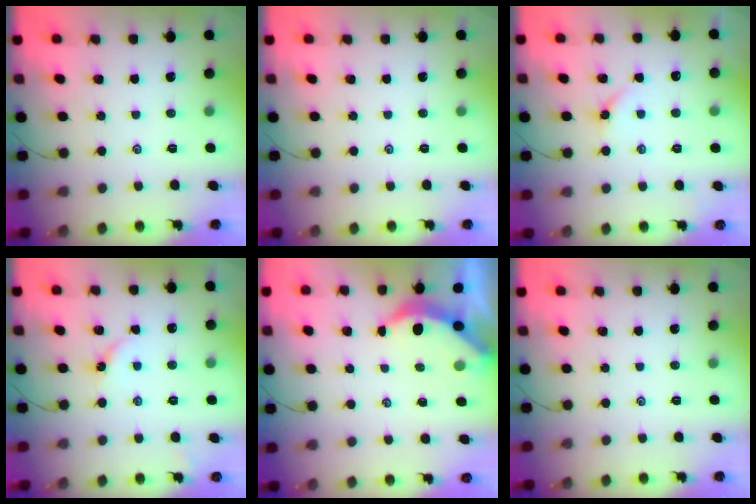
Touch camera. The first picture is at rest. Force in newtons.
{"total": 0.0}
{"total": 4.0, "press": 3.9, "slide": 0.5}
{"total": 3.7, "press": 3.7, "slide": 0.5}
{"total": 3.8, "press": 3.7, "slide": 0.5}
{"total": 0.0}